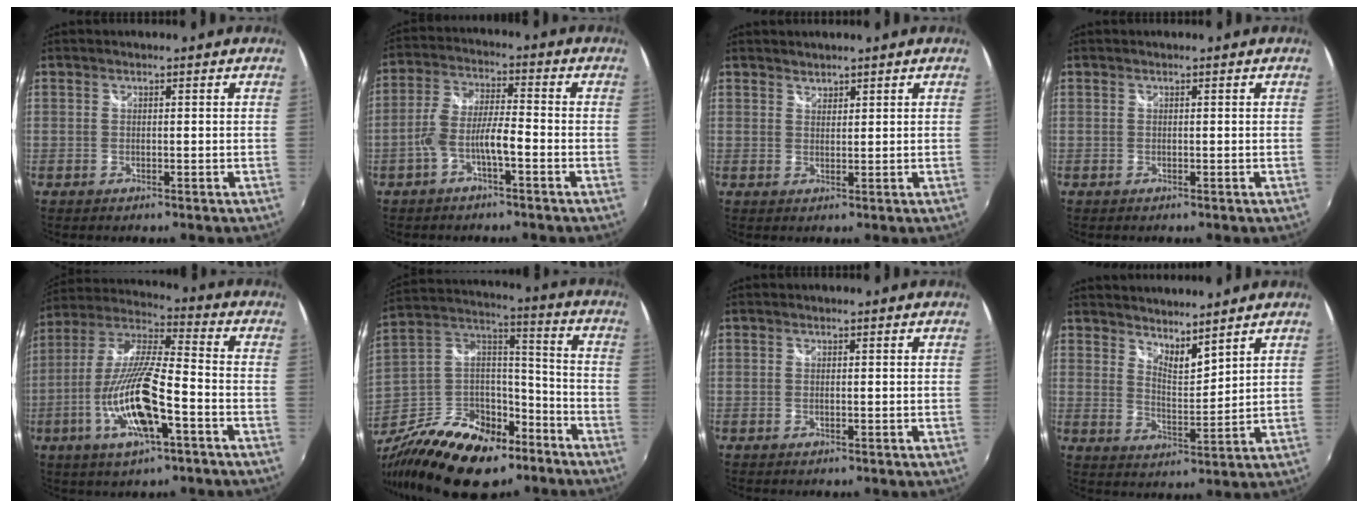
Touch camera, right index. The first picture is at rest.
{"total": 6.4, "force": [-2.9, 1.4, 5.5], "torque": [-0.125, 0.013, -0.053]}
{"total": 1.5, "force": [1.3, 0.6, 0.1], "torque": [0.003, 0.002, 0.024]}
{"total": 0.0}
{"total": 17.4, "force": [-6.9, 4.1, 15.5], "torque": [-0.309, -0.023, -0.128]}
{"total": 26.8, "force": [-16.0, 15.3, 15.2], "torque": [-0.333, 0.017, -0.252]}
{"total": 0.5, "force": [0.0, 0.1, 0.5], "torque": [-0.012, 0.000, -0.002]}
{"total": 6.1, "force": [5.5, 1.3, 2.5], "torque": [-0.034, -0.009, 0.094]}